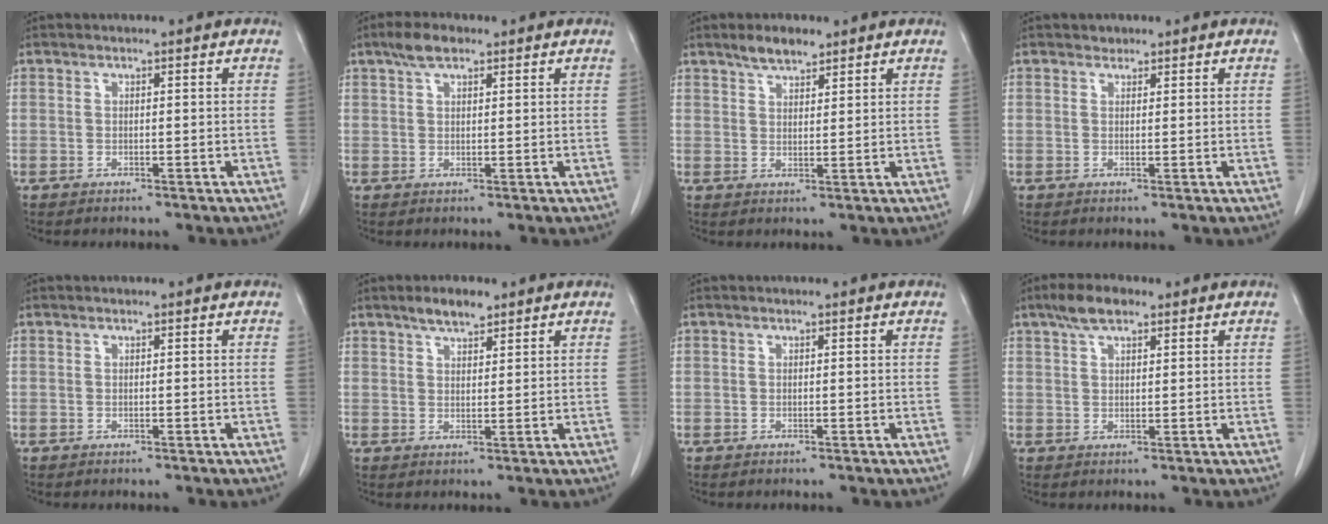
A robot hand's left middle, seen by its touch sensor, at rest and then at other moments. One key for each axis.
{"total": 3.6, "fx": 2.4, "fy": 1.4, "fz": 2.2, "tx": -0.046, "ty": 0.009, "tz": 0.045}
{"total": 3.8, "fx": 3.1, "fy": 1.2, "fz": 1.9, "tx": -0.039, "ty": 0.003, "tz": 0.056}
{"total": 0.9, "fx": 0.8, "fy": 0.5, "fz": 0.0, "tx": 0.000, "ty": -0.002, "tz": 0.010}
{"total": 0.0}
{"total": 3.8, "fx": 3.0, "fy": 1.2, "fz": 2.1, "tx": -0.043, "ty": 0.003, "tz": 0.051}
{"total": 0.0}
{"total": 4.6, "fx": 3.1, "fy": 1.8, "fz": 2.9, "tx": -0.061, "ty": 0.012, "tz": 0.058}